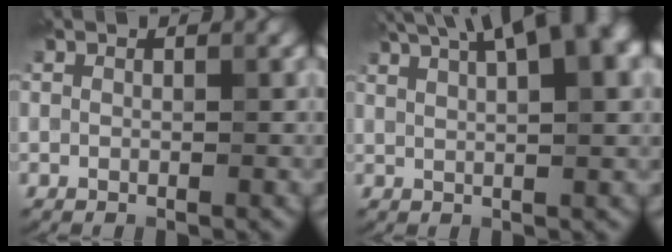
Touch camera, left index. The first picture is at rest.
{"total": 11.8, "force": [6.1, 4.0, 9.3], "torque": [-0.112, 0.044, 0.073]}